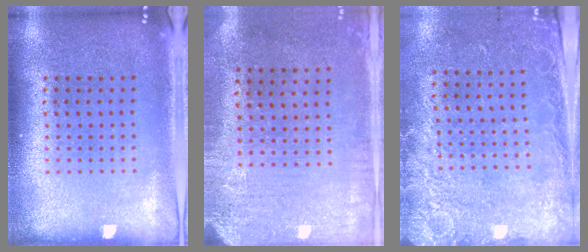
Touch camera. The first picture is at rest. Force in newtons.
{"total": 3.1, "press": 2.5, "slide": 1.9}
{"total": 2.6, "press": 2.0, "slide": 1.7}